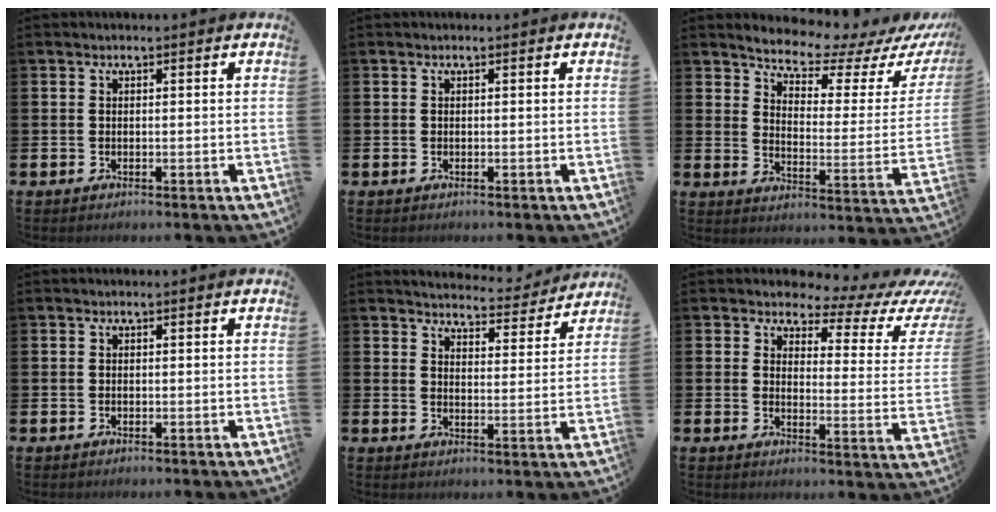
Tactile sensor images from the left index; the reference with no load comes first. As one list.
[{"total": 0.0}, {"total": 7.7, "force": [7.4, 1.0, 1.7], "torque": [-0.049, -0.067, 0.124]}, {"total": 0.0}, {"total": 4.3, "force": [4.3, 0.8, 0.2], "torque": [-0.010, -0.037, 0.070]}, {"total": 3.7, "force": [2.6, 2.1, 1.5], "torque": [-0.028, -0.031, 0.030]}]